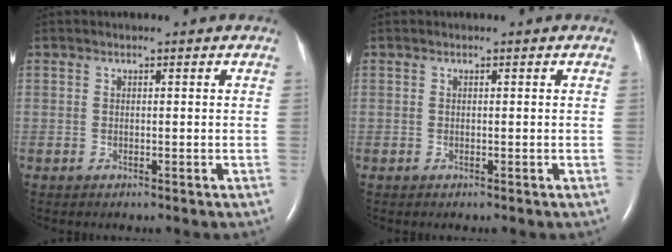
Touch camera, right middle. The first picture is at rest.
{"total": 0.0}